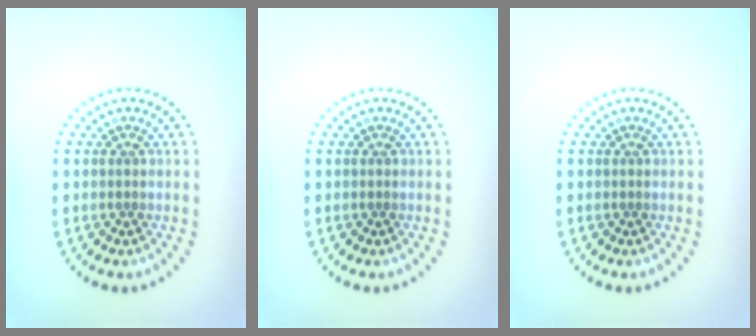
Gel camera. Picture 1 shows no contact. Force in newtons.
{"total": 0.0}
{"total": 0.0}